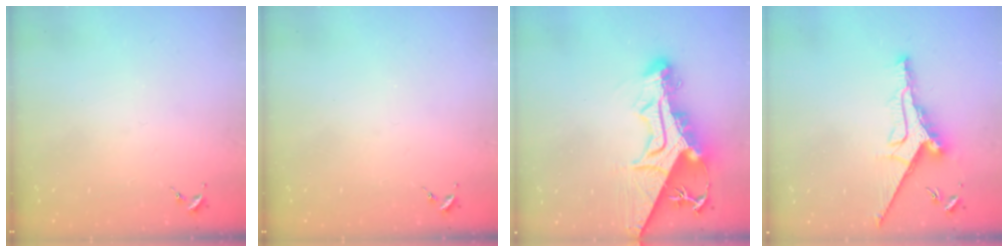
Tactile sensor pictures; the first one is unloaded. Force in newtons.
{"total": 0.0}
{"total": 19.2, "press": 19.1, "slide": 1.9}
{"total": 12.7, "press": 12.7, "slide": 1.0}